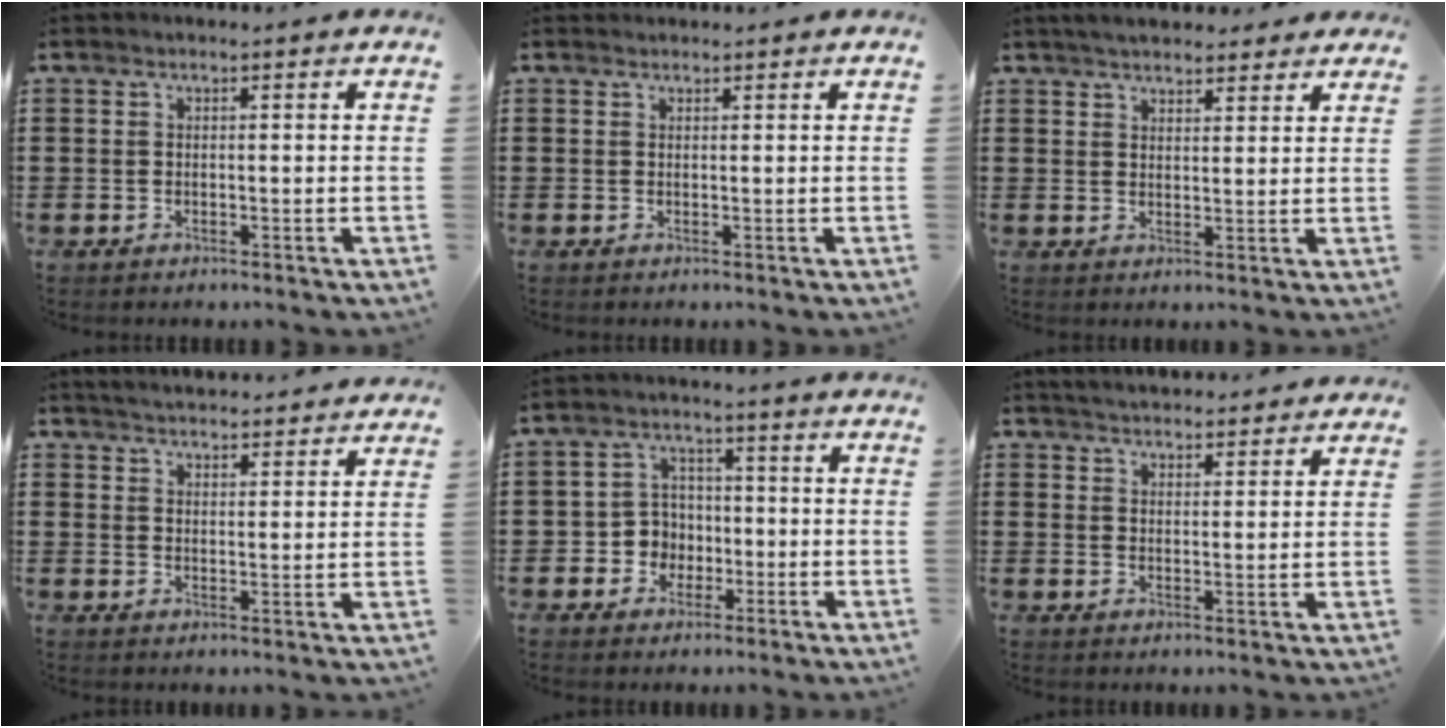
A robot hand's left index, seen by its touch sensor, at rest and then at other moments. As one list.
[{"total": 0.6, "force": [0.5, 0.2, 0.0], "torque": [-0.001, 0.001, 0.011]}, {"total": 3.9, "force": [3.6, 1.0, 0.9], "torque": [-0.027, -0.002, 0.068]}, {"total": 3.5, "force": [3.5, -0.3, 0.2], "torque": [-0.015, -0.016, 0.062]}, {"total": 5.0, "force": [-1.2, 4.6, 1.4], "torque": [-0.040, 0.012, -0.023]}, {"total": 3.3, "force": [3.3, 0.1, 0.2], "torque": [-0.014, -0.011, 0.061]}]